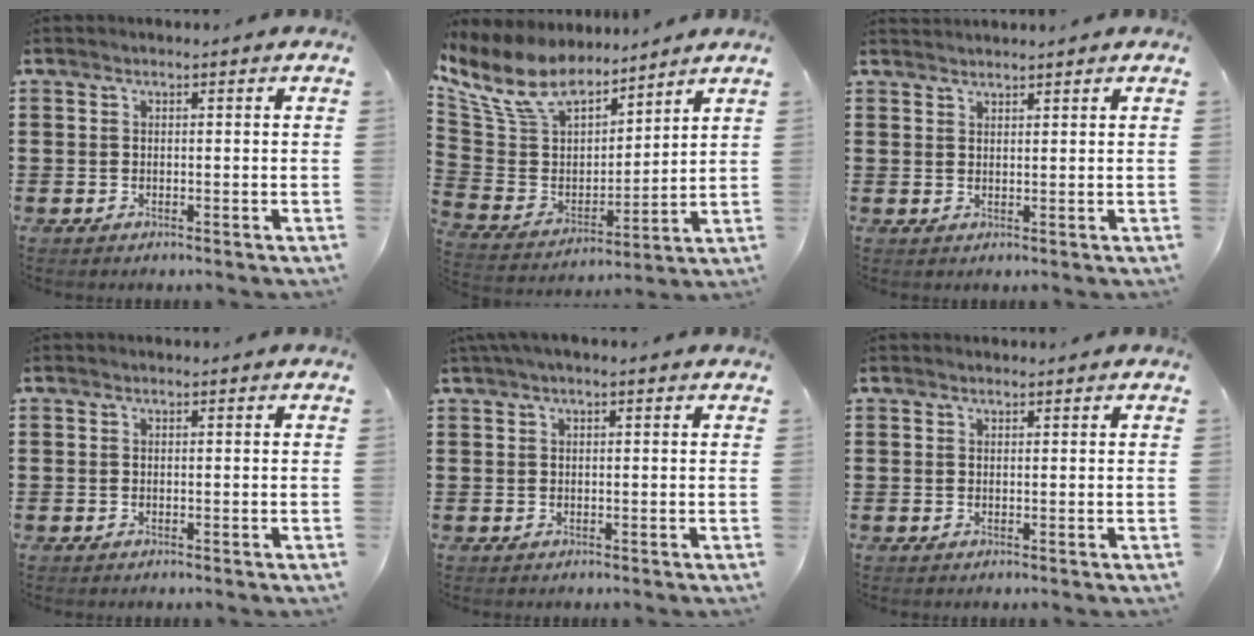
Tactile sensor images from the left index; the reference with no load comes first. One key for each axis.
{"total": 11.2, "fx": 9.1, "fy": 4.7, "fz": 4.6, "tx": -0.141, "ty": -0.049, "tz": 0.167}
{"total": 1.3, "fx": 1.3, "fy": -0.1, "fz": 0.0, "tx": -0.002, "ty": 0.000, "tz": 0.027}
{"total": 0.0}
{"total": 1.1, "fx": 0.5, "fy": 0.1, "fz": 1.0, "tx": -0.021, "ty": -0.001, "tz": 0.010}
{"total": 0.6, "fx": 0.6, "fy": 0.1, "fz": 0.1, "tx": -0.002, "ty": 0.000, "tz": 0.012}